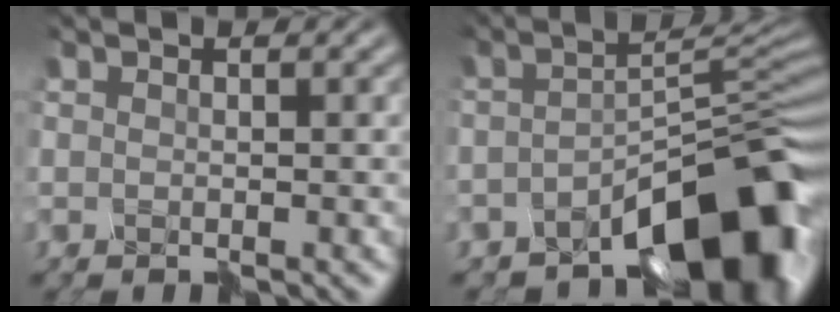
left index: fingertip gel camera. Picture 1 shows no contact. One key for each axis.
{"total": 9.9, "fx": -6.8, "fy": 3.4, "fz": 6.3, "tx": -0.064, "ty": 0.007, "tz": -0.110}